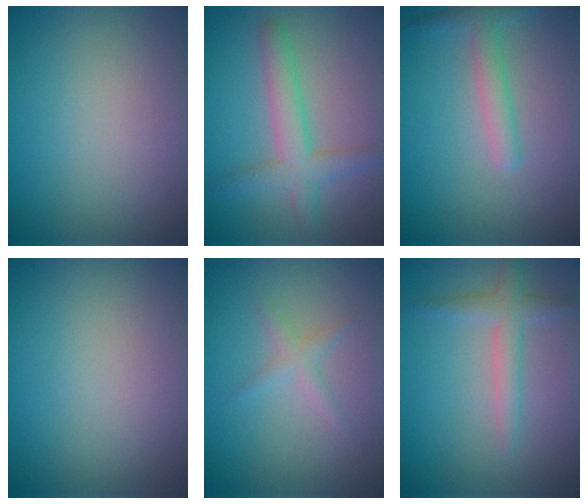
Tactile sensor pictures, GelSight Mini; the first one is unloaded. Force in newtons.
{"total": 3.7, "press": 3.7, "slide": 0.1}
{"total": 2.3, "press": 2.3, "slide": 0.0}
{"total": 0.0}
{"total": 1.8, "press": 1.8, "slide": 0.1}
{"total": 2.4, "press": 2.4, "slide": 0.1}